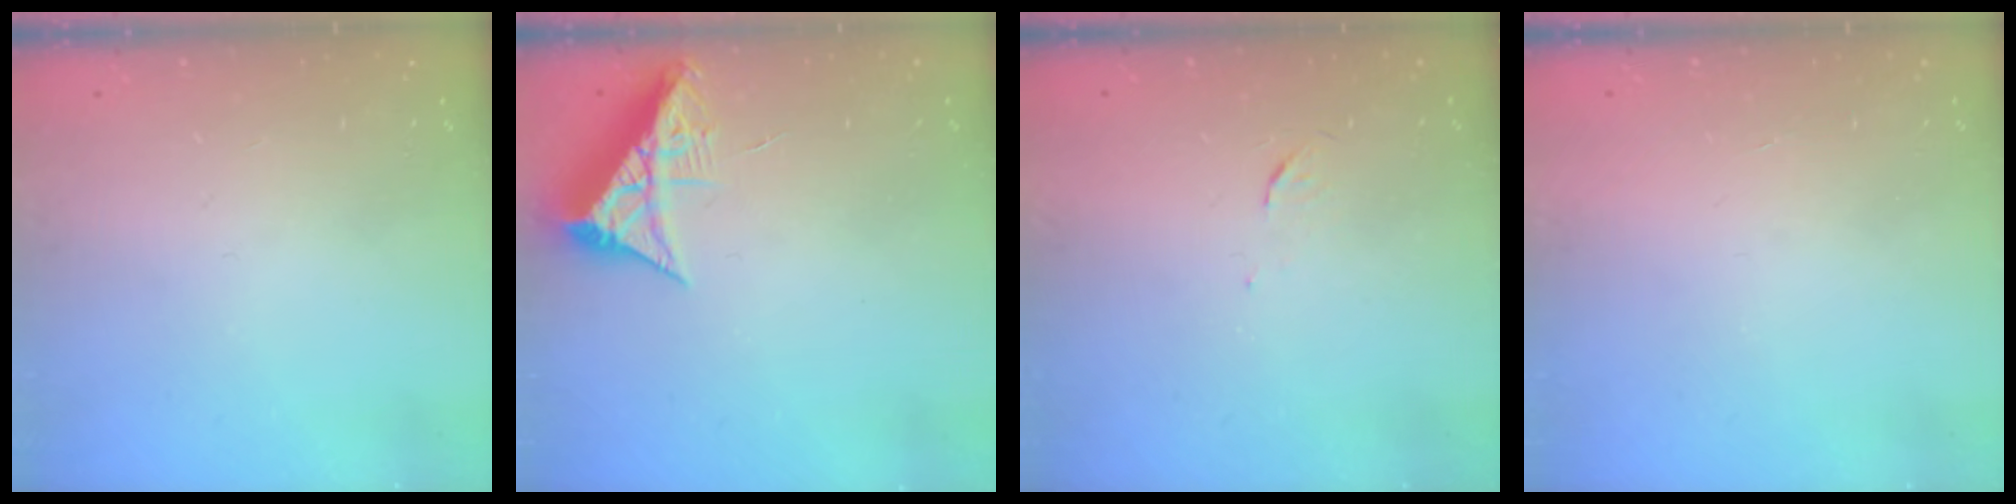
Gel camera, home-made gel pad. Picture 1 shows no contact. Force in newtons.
{"total": 7.7, "press": 7.7, "slide": 0.4}
{"total": 3.3, "press": 3.3, "slide": 0.5}
{"total": 1.6, "press": 1.5, "slide": 0.1}